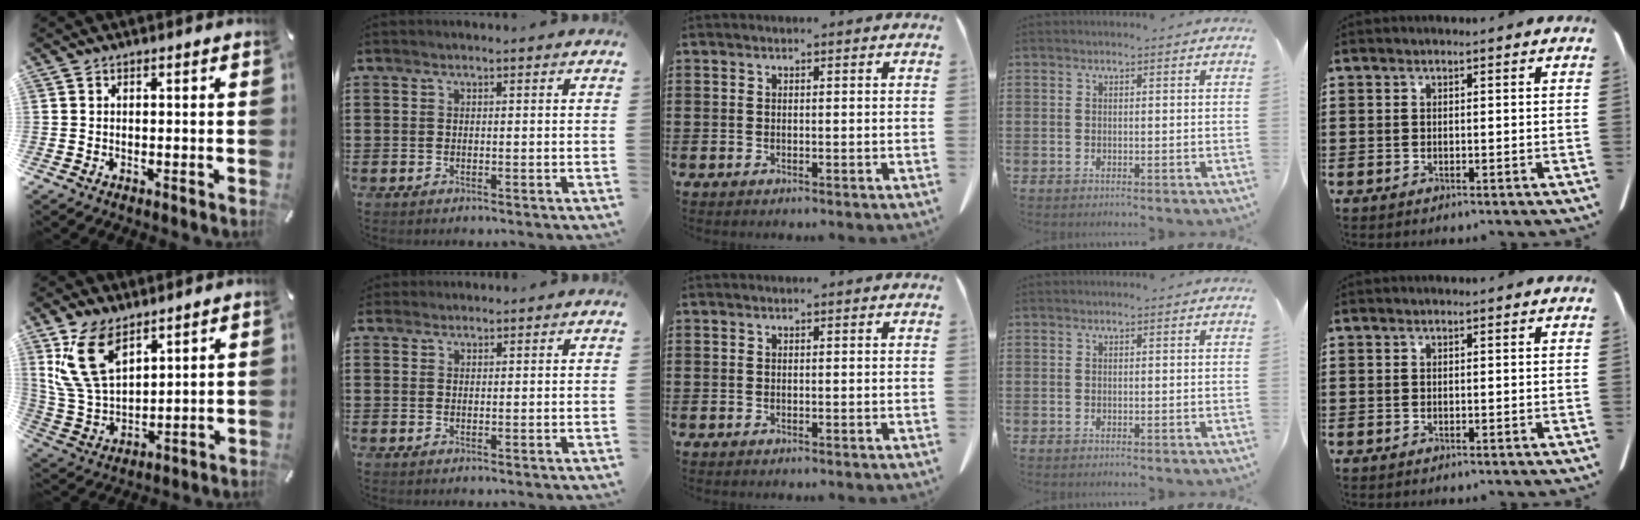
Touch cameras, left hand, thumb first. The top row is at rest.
{"thumb": {"total": 14.4, "force": [8.2, 8.3, 8.4], "torque": [-0.227, -0.030, 0.153]}, "index": {"total": 1.0, "force": [1.0, 0.2, 0.0], "torque": [-0.004, 0.000, 0.020]}}